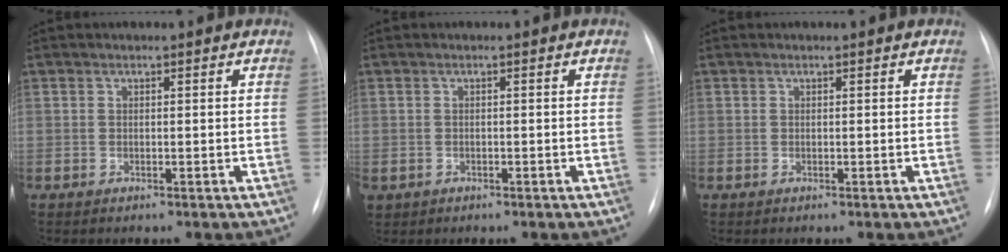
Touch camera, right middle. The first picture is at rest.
{"total": 1.1, "force": [-0.5, 1.0, 0.2], "torque": [-0.007, 0.004, -0.001]}
{"total": 0.0}